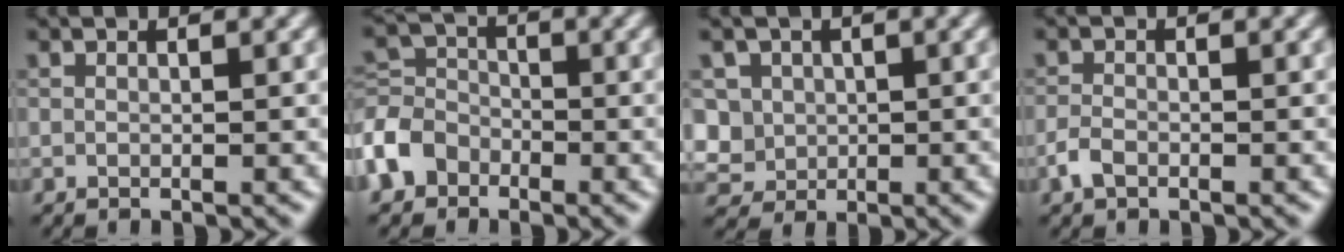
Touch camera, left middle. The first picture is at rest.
{"total": 4.9, "force": [-2.7, 3.7, 1.7], "torque": [-0.042, 0.009, -0.067]}
{"total": 5.4, "force": [0.7, 4.9, 2.1], "torque": [-0.046, 0.026, 0.005]}
{"total": 1.5, "force": [-0.9, 0.8, 0.9], "torque": [-0.017, 0.002, -0.021]}